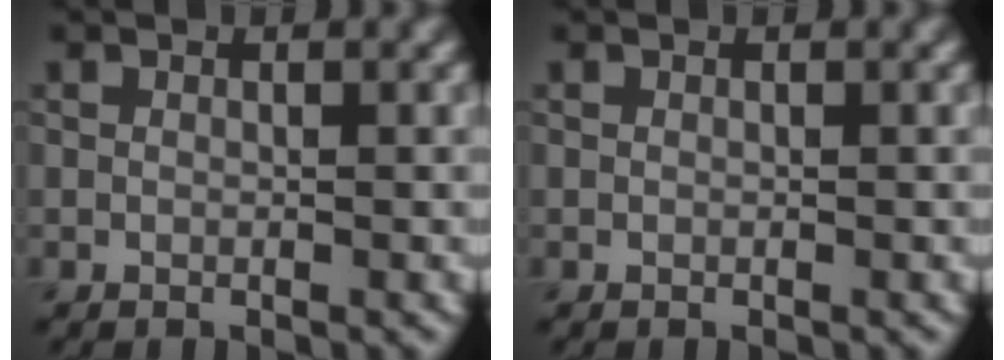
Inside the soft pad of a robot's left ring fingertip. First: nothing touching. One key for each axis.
{"total": 0.0}